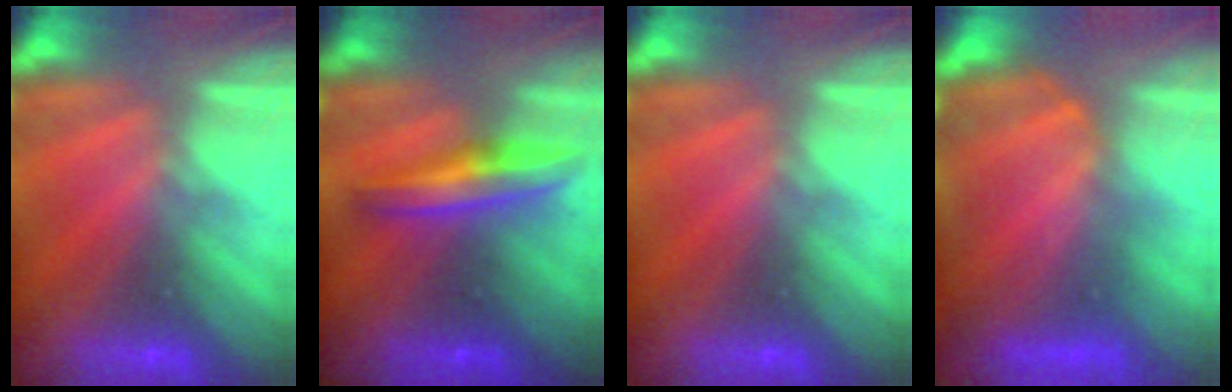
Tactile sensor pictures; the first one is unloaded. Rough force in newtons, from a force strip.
{"total": 5.8}
{"total": 0.0}
{"total": 7.2}